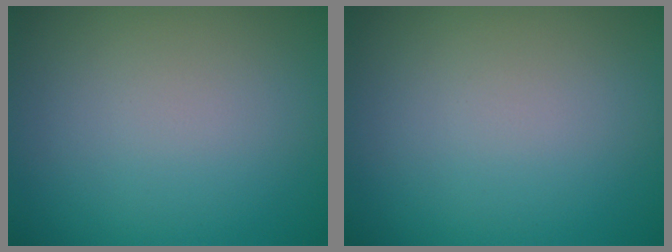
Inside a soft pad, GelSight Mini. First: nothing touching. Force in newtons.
{"total": 0.0}